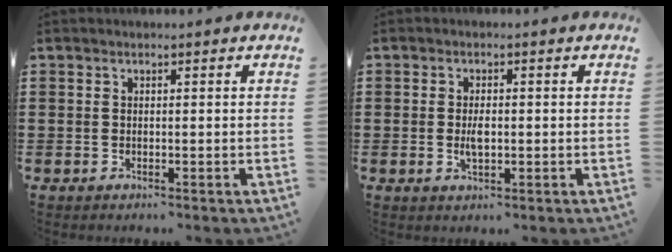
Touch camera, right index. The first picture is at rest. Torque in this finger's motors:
{"motor_torque": [2.14, 0.00, 0.26, 0.10]}